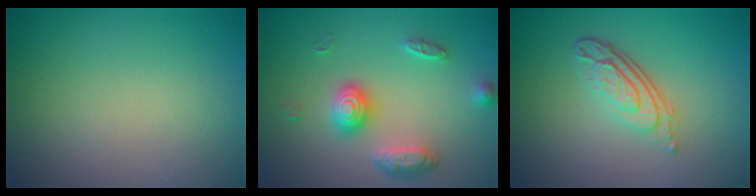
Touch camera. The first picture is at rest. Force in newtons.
{"total": 3.1, "press": 2.9, "slide": 1.0}
{"total": 4.1, "press": 2.9, "slide": 3.0}